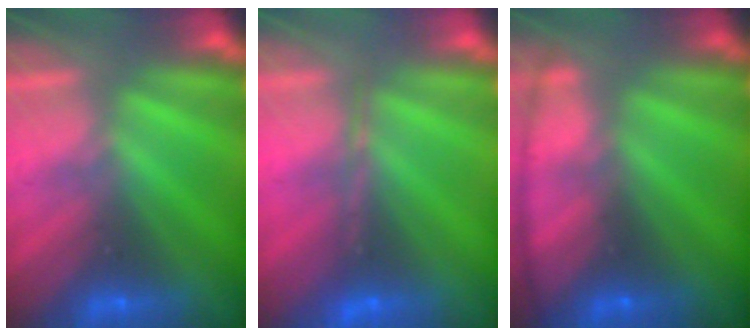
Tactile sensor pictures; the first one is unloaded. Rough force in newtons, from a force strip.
{"total": 1.7}
{"total": 11.6}